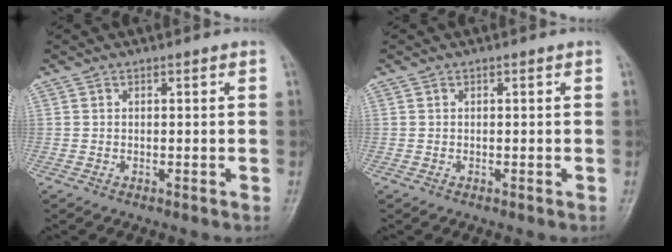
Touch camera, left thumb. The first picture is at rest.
{"total": 0.0}